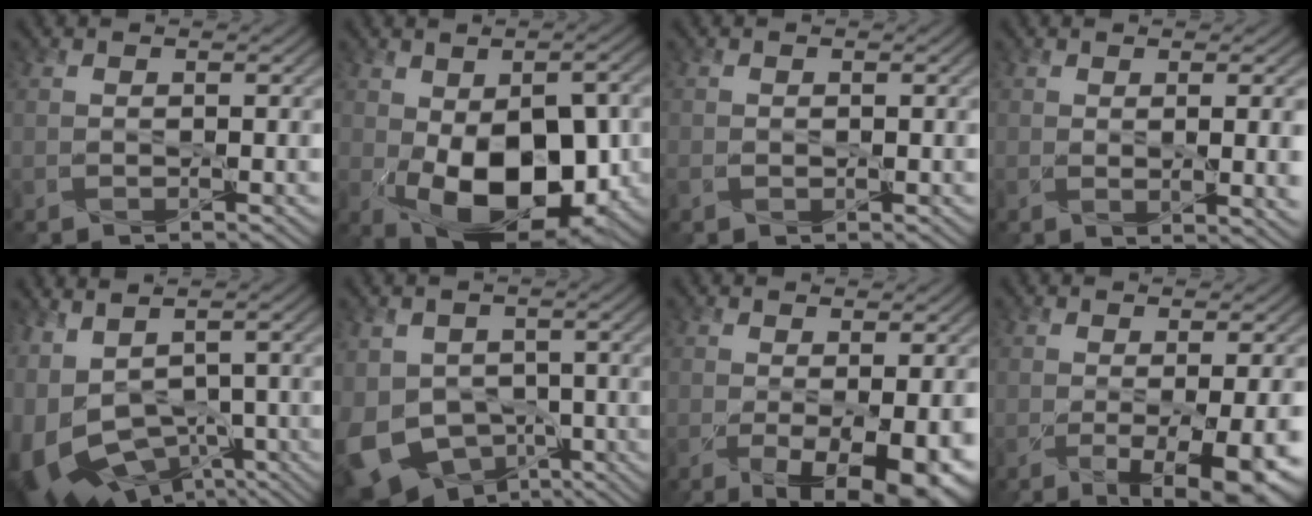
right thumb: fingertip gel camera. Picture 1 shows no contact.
{"total": 15.4, "force": [-3.4, 8.9, 12.0], "torque": [-0.195, -0.038, -0.044]}
{"total": 1.2, "force": [-0.2, 0.9, 0.7], "torque": [-0.018, -0.007, -0.004]}
{"total": 4.6, "force": [0.5, 1.4, 4.3], "torque": [-0.063, -0.004, 0.012]}
{"total": 11.9, "force": [-1.9, 7.5, 9.0], "torque": [-0.220, -0.024, 0.013]}
{"total": 11.5, "force": [-3.3, 9.1, 6.3], "torque": [-0.168, -0.040, -0.055]}
{"total": 7.7, "force": [-1.8, 3.2, 6.8], "torque": [-0.116, -0.032, -0.001]}
{"total": 7.3, "force": [-1.9, 2.2, 6.7], "torque": [-0.101, -0.025, -0.008]}